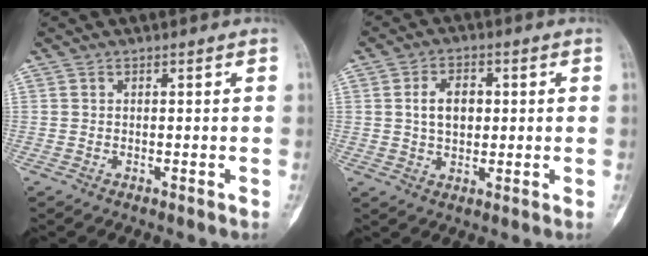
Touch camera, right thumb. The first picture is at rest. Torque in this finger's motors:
{"motor_torque": [0.09, 0.18, 0.13, -0.16, 0.12]}